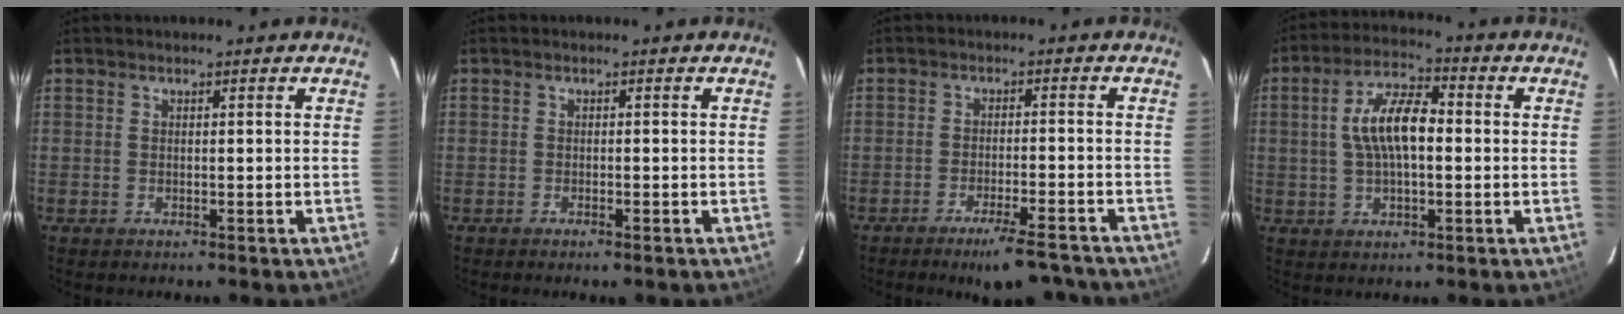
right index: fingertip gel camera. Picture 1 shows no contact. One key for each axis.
{"total": 1.0, "fx": -0.9, "fy": 0.2, "fz": 0.5, "tx": -0.011, "ty": 0.000, "tz": -0.015}
{"total": 9.5, "fx": -8.2, "fy": 1.7, "fz": 4.6, "tx": -0.078, "ty": -0.005, "tz": -0.112}
{"total": 9.7, "fx": 0.4, "fy": 4.1, "fz": 8.7, "tx": -0.169, "ty": 0.019, "tz": 0.008}